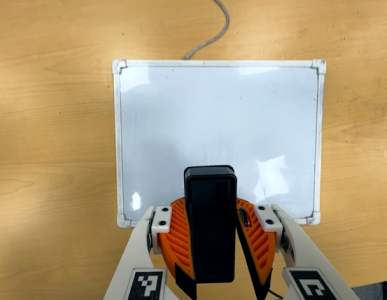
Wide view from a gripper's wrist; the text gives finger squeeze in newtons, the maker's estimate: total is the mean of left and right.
{"total": 8.9, "left": 8.9, "right": 8.8}